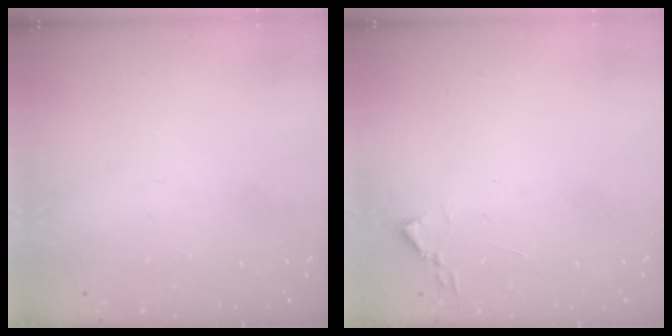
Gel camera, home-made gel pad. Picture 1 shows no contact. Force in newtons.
{"total": 1.9, "press": 1.8, "slide": 0.3}